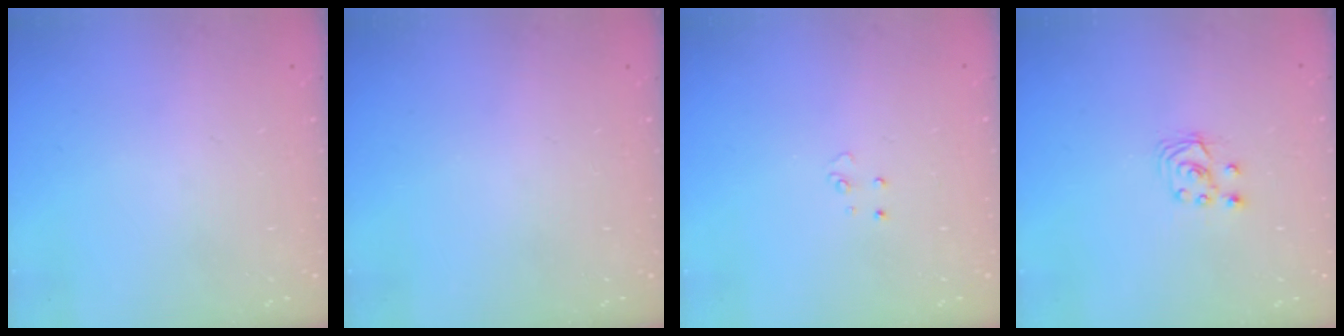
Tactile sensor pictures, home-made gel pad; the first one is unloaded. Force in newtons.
{"total": 0.0}
{"total": 2.9, "press": 2.9, "slide": 0.2}
{"total": 3.5, "press": 3.5, "slide": 0.4}